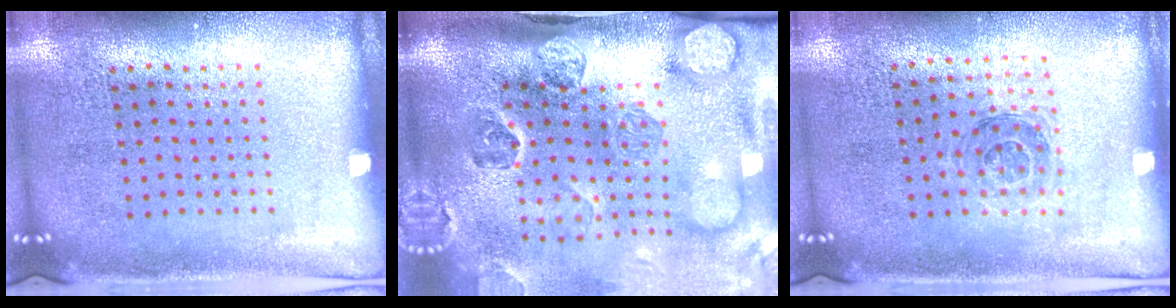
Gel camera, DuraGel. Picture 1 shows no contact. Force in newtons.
{"total": 4.9, "press": 3.6, "slide": 3.4}
{"total": 1.1, "press": 1.0, "slide": 0.3}